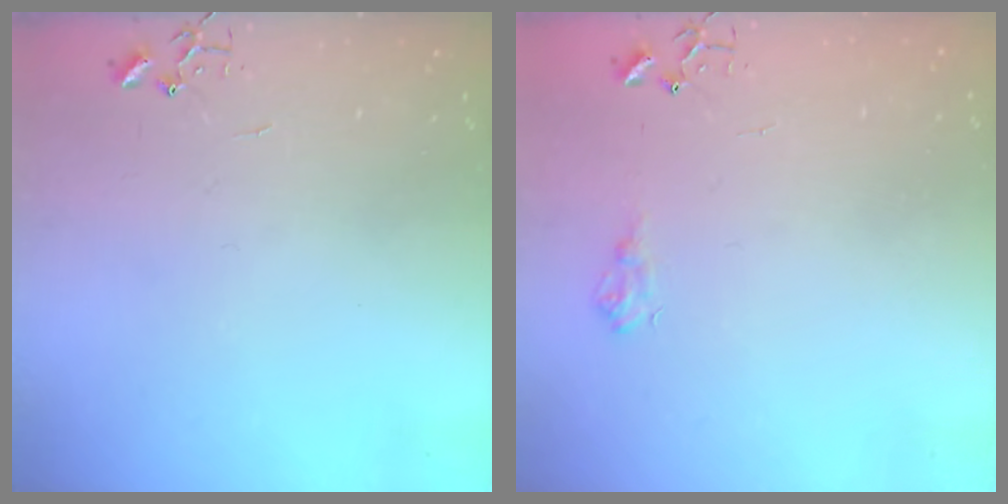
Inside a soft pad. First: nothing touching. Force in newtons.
{"total": 7.3, "press": 7.3, "slide": 0.4}